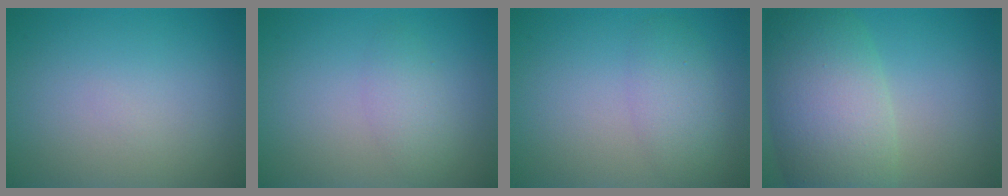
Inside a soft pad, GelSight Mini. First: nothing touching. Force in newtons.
{"total": 1.8, "press": 1.8, "slide": 0.1}
{"total": 2.8, "press": 2.8, "slide": 0.0}
{"total": 9.7, "press": 9.6, "slide": 0.5}